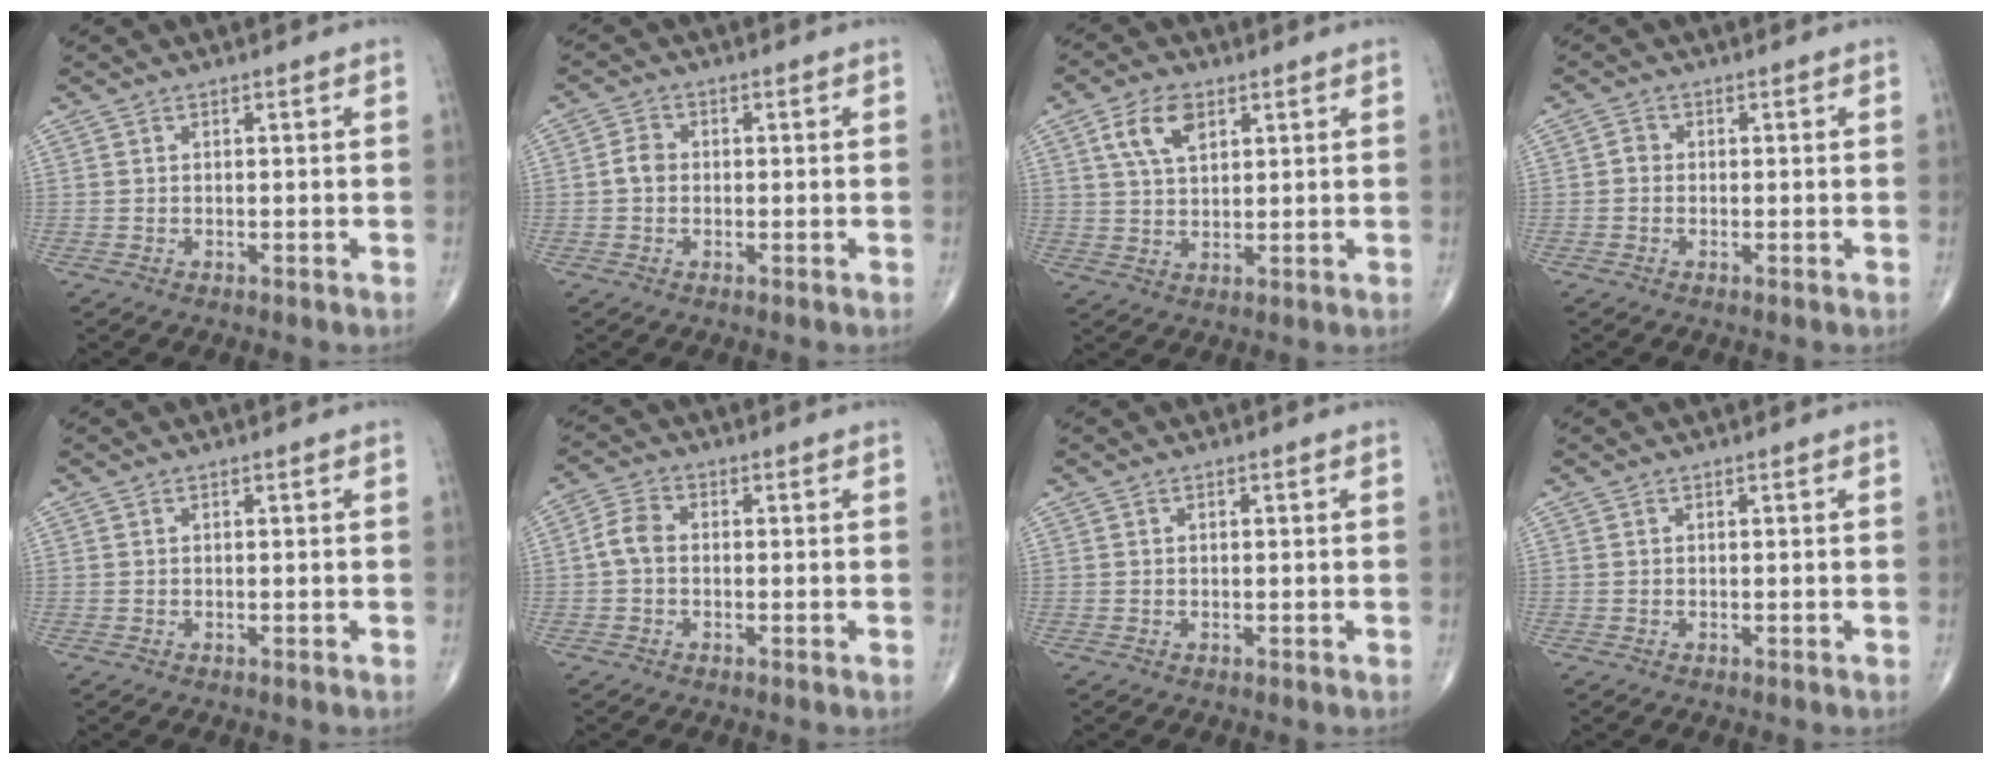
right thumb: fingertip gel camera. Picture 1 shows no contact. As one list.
[{"total": 2.8, "force": [-0.2, 2.3, 1.6], "torque": [-0.024, 0.009, -0.011]}, {"total": 7.3, "force": [3.2, 4.0, 5.2], "torque": [-0.088, -0.008, 0.061]}, {"total": 1.4, "force": [-0.3, 1.2, 0.7], "torque": [-0.003, 0.004, -0.009]}, {"total": 0.0}, {"total": 4.1, "force": [-0.4, 2.9, 2.9], "torque": [-0.056, 0.013, -0.017]}, {"total": 0.7, "force": [0.2, 0.3, 0.6], "torque": [-0.012, 0.001, 0.004]}, {"total": 0.0}]